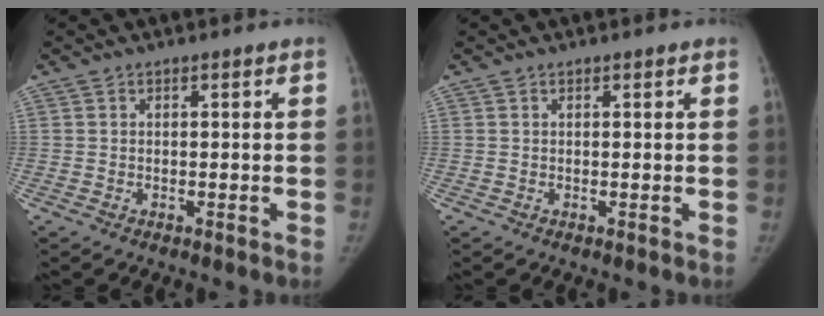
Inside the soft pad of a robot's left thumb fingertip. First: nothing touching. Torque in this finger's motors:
{"motor_torque": [-0.69, -0.15, 0.07, 0.29, -0.11]}